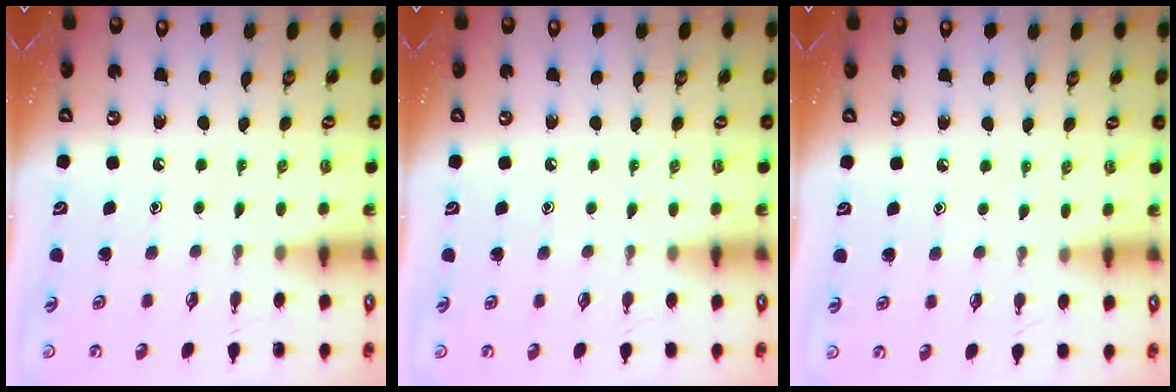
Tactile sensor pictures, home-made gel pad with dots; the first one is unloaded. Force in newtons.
{"total": 4.0, "press": 4.0, "slide": 0.6}
{"total": 4.6, "press": 4.5, "slide": 0.7}